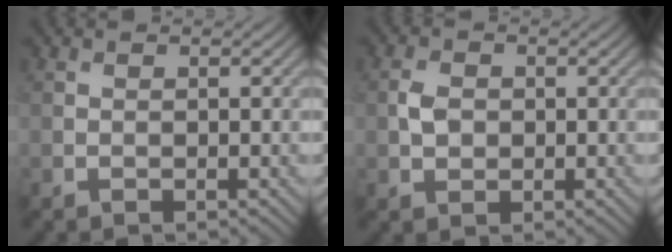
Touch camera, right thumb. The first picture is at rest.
{"total": 2.4, "force": [0.0, 1.9, 1.5], "torque": [-0.035, -0.001, -0.004]}